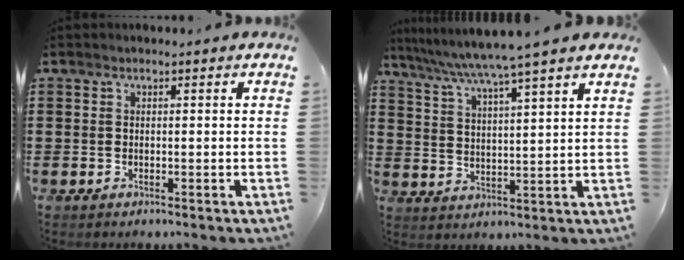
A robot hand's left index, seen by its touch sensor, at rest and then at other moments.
{"total": 6.0, "force": [5.2, -1.2, 2.8], "torque": [-0.075, -0.035, 0.084]}